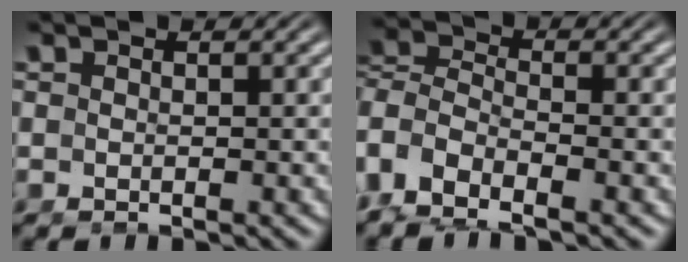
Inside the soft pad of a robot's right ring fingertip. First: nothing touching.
{"total": 8.7, "force": [-2.6, 7.5, 3.5], "torque": [-0.120, -0.042, -0.043]}